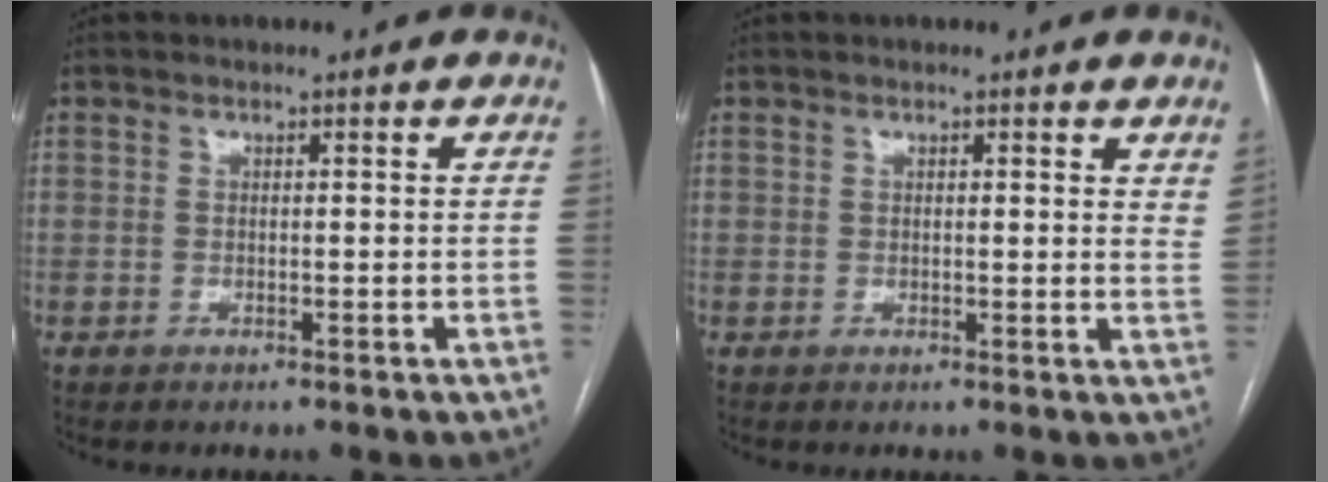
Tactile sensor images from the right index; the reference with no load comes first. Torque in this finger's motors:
{"motor_torque": [-0.03, 0.13, 0.07, -0.01]}